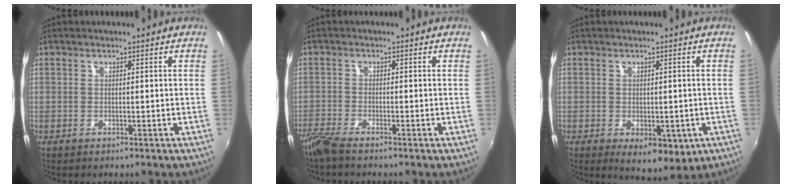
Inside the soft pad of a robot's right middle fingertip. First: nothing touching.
{"total": 4.2, "force": [-3.7, 0.2, 2.1], "torque": [-0.059, -0.016, -0.074]}
{"total": 7.3, "force": [-2.7, 4.1, 5.4], "torque": [-0.077, -0.021, -0.028]}